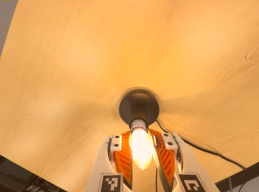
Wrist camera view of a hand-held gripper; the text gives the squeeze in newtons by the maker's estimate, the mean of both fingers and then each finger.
{"total": 22.8, "left": 22.2, "right": 23.5}